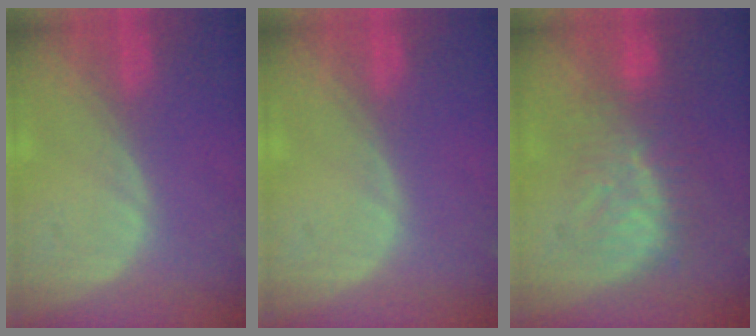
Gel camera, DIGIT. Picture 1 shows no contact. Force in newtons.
{"total": 0.0}
{"total": 8.0, "press": 7.8, "slide": 1.6}